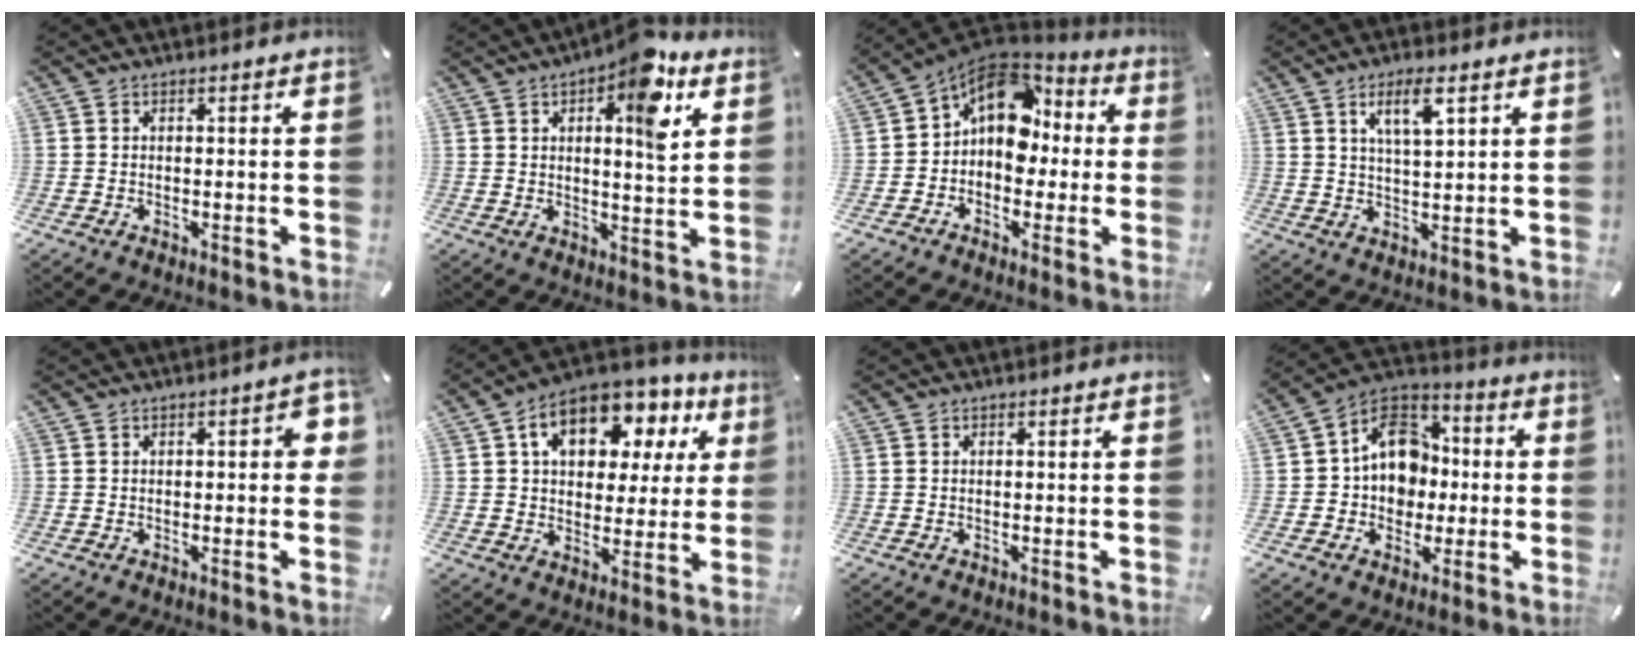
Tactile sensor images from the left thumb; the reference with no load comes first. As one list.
[{"total": 11.8, "force": [6.0, 4.0, 9.3], "torque": [-0.109, -0.037, 0.090]}, {"total": 13.0, "force": [3.2, 10.0, 7.6], "torque": [-0.121, -0.011, 0.060]}, {"total": 7.3, "force": [3.7, 2.1, 5.9], "torque": [-0.110, -0.002, 0.060]}, {"total": 4.1, "force": [0.2, 1.8, 3.7], "torque": [-0.043, 0.003, -0.003]}, {"total": 14.5, "force": [6.7, 9.6, 8.5], "torque": [-0.133, -0.025, 0.117]}, {"total": 0.0}, {"total": 12.5, "force": [-0.1, 11.3, 5.4], "torque": [-0.087, 0.016, 0.003]}]